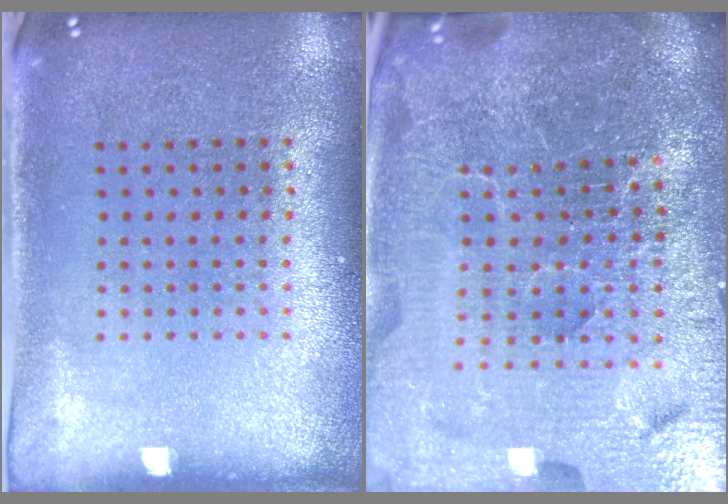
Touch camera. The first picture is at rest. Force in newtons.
{"total": 6.7, "press": 5.9, "slide": 3.2}